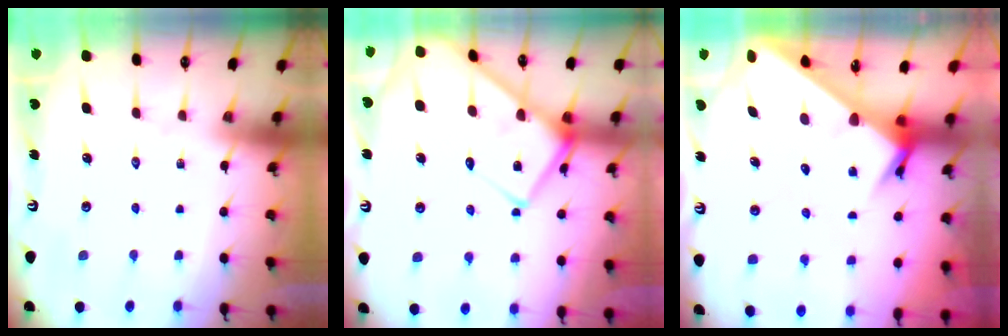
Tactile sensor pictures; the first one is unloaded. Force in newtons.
{"total": 15.3, "press": 15.3, "slide": 1.4}
{"total": 5.4, "press": 5.4, "slide": 0.5}